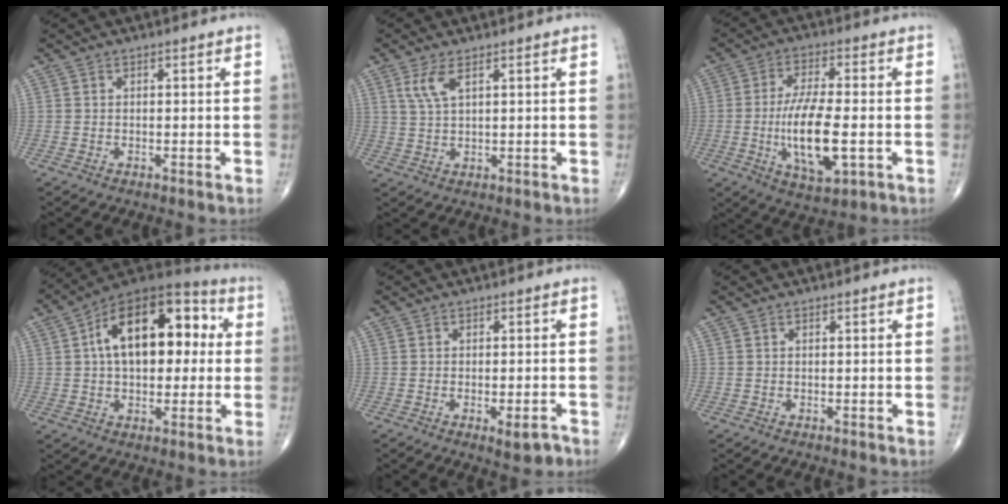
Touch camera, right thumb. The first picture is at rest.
{"total": 4.1, "force": [2.1, 1.3, 3.3], "torque": [-0.075, -0.001, 0.050]}
{"total": 13.1, "force": [-2.4, 4.4, 12.1], "torque": [-0.224, -0.002, -0.038]}
{"total": 20.4, "force": [3.5, 11.6, 16.5], "torque": [-0.220, 0.033, 0.042]}
{"total": 3.7, "force": [-1.8, 1.2, 3.0], "torque": [-0.034, 0.006, -0.018]}
{"total": 0.0}